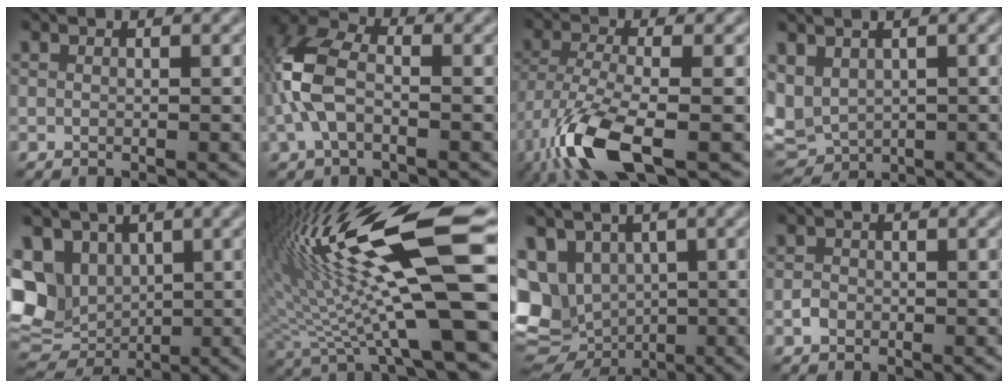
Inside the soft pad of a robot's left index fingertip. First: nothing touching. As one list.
[{"total": 5.6, "force": [-1.2, 3.0, 4.5], "torque": [-0.115, 0.015, -0.037]}, {"total": 8.4, "force": [-5.0, 2.6, 6.2], "torque": [-0.142, -0.017, -0.104]}, {"total": 4.0, "force": [0.0, 3.1, 2.5], "torque": [-0.058, -0.005, 0.002]}, {"total": 8.6, "force": [1.0, 6.9, 5.0], "torque": [-0.093, -0.003, 0.028]}, {"total": 16.1, "force": [4.2, 3.3, 15.2], "torque": [-0.269, 0.007, 0.076]}, {"total": 10.1, "force": [-1.6, 8.4, 5.4], "torque": [-0.113, -0.013, -0.012]}, {"total": 1.2, "force": [-0.8, 0.9, 0.3], "torque": [-0.005, -0.001, -0.017]}]